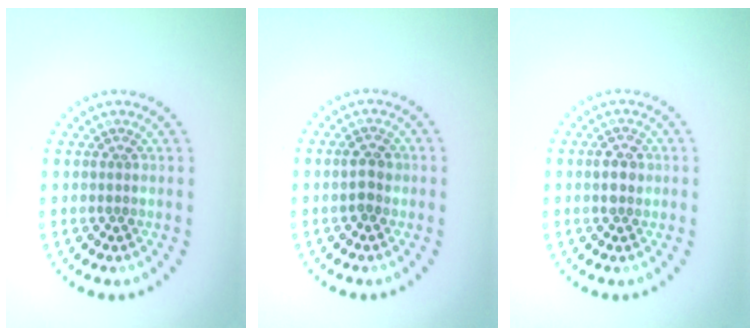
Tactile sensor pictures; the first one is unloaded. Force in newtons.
{"total": 1.6, "press": 1.6, "slide": 0.1}
{"total": 1.6, "press": 1.6, "slide": 0.0}